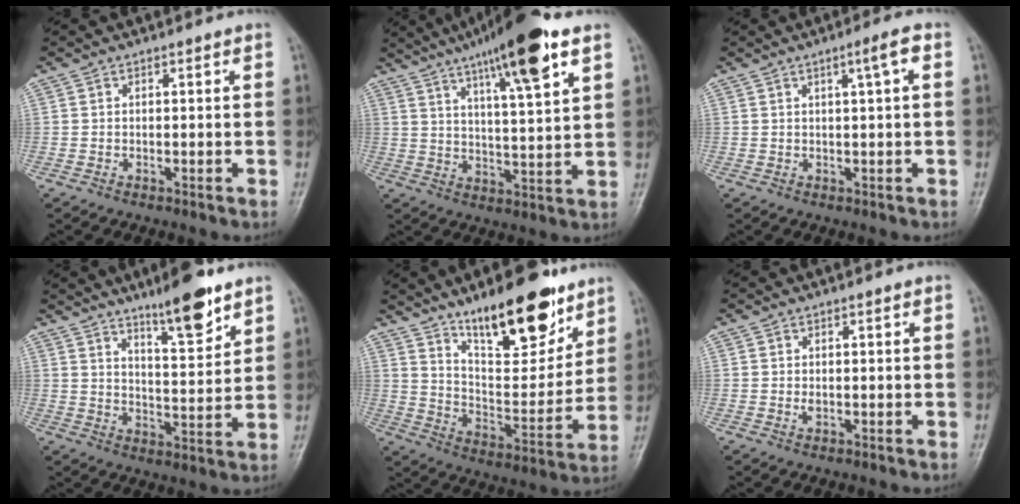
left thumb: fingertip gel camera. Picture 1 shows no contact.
{"total": 16.9, "force": [9.9, 2.9, 13.3], "torque": [-0.202, -0.032, 0.160]}
{"total": 3.3, "force": [1.1, -0.1, 3.1], "torque": [-0.053, 0.006, 0.020]}
{"total": 10.5, "force": [7.5, 2.2, 7.1], "torque": [-0.095, -0.054, 0.123]}
{"total": 19.5, "force": [13.2, 6.7, 12.6], "torque": [-0.146, -0.083, 0.224]}
{"total": 1.0, "force": [0.2, 0.4, 0.8], "torque": [-0.013, -0.001, 0.008]}